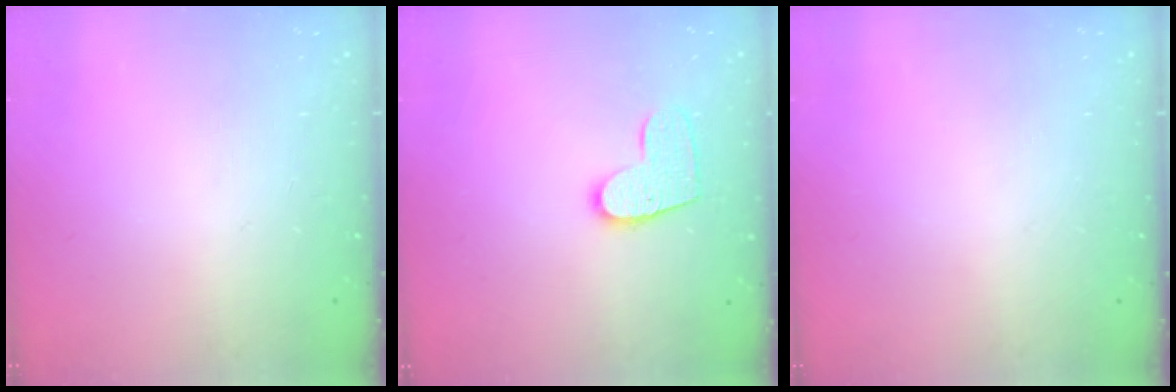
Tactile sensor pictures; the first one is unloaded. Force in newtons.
{"total": 10.9, "press": 10.9, "slide": 0.5}
{"total": 0.0}